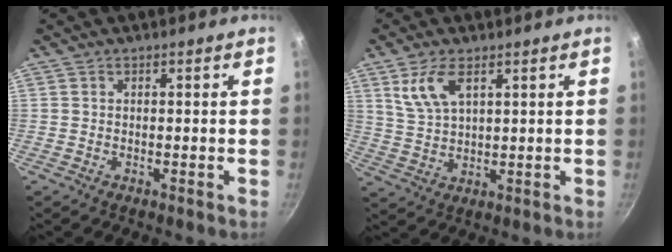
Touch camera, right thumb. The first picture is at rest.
{"total": 7.0, "force": [3.5, 3.2, 5.1], "torque": [-0.100, -0.011, 0.079]}